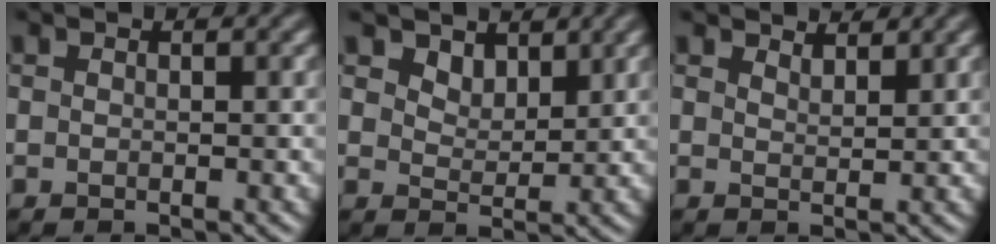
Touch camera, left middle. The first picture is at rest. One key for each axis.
{"total": 1.9, "fx": 1.7, "fy": 1.0, "fz": 0.1, "tx": -0.012, "ty": -0.015, "tz": 0.035}
{"total": 2.2, "fx": 2.2, "fy": 0.2, "fz": 0.1, "tx": 0.005, "ty": 0.000, "tz": 0.027}